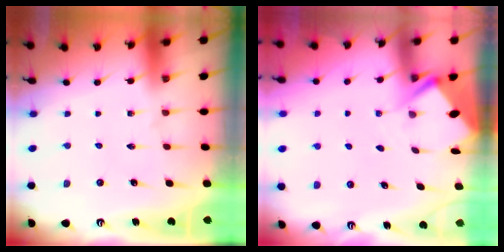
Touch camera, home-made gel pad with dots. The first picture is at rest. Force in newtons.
{"total": 3.0, "press": 2.9, "slide": 0.4}